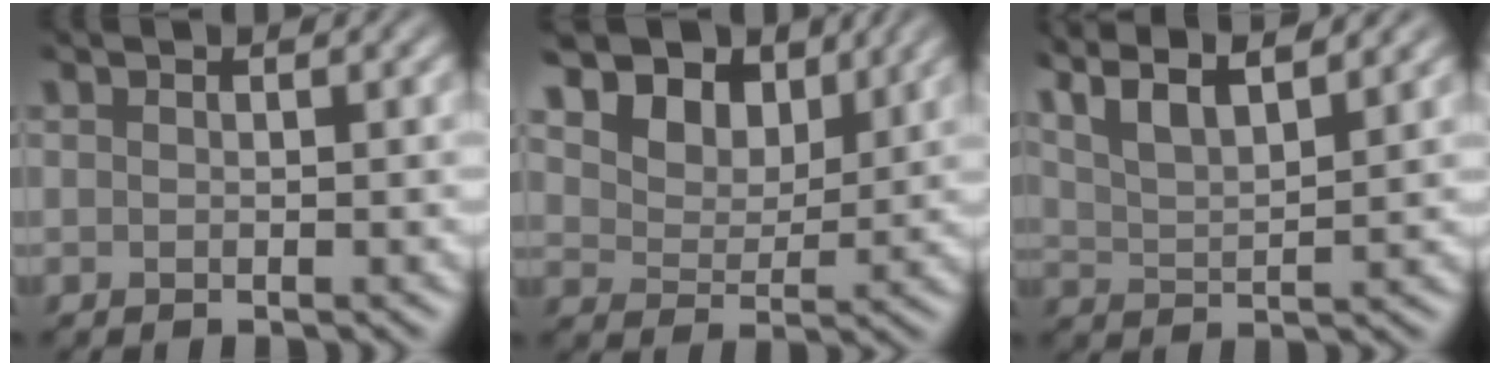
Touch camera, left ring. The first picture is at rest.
{"total": 10.9, "force": [6.6, 6.8, 5.2], "torque": [-0.110, 0.020, 0.110]}
{"total": 9.1, "force": [6.6, 2.7, 5.6], "torque": [-0.107, 0.035, 0.082]}